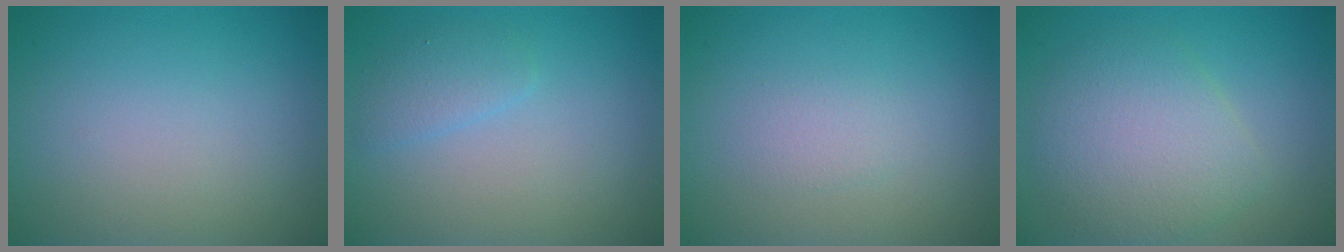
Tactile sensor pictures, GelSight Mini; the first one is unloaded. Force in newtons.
{"total": 1.6, "press": 1.6, "slide": 0.0}
{"total": 1.1, "press": 1.1, "slide": 0.1}
{"total": 5.3, "press": 5.3, "slide": 0.0}